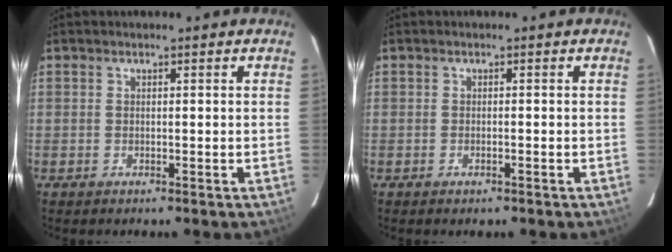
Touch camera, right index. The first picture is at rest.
{"total": 0.8, "force": [-0.6, 0.3, 0.5], "torque": [-0.008, 0.001, -0.009]}